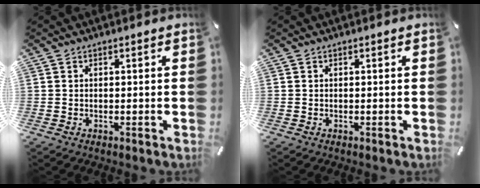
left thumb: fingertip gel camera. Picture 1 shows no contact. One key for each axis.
{"total": 0.0}